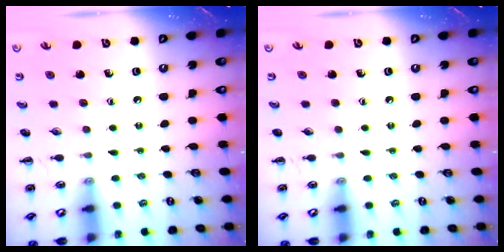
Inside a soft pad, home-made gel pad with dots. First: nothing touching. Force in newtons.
{"total": 0.0}